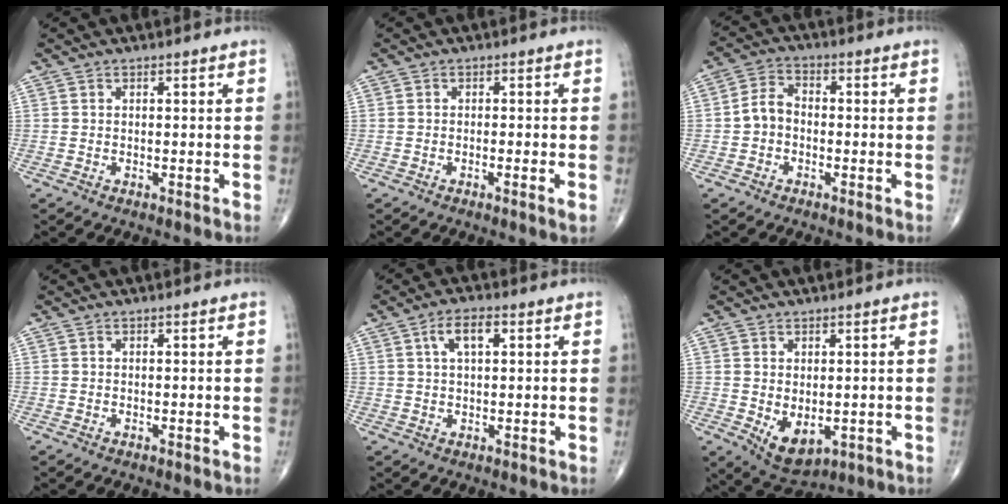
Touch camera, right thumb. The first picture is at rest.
{"total": 2.0, "force": [-0.8, 0.0, 1.8], "torque": [-0.034, -0.005, -0.016]}
{"total": 4.9, "force": [-1.1, 3.7, 3.0], "torque": [-0.044, 0.020, -0.031]}
{"total": 0.0}
{"total": 5.0, "force": [1.8, 2.2, 4.2], "torque": [-0.077, 0.008, 0.032]}
{"total": 6.7, "force": [-1.1, 4.0, 5.3], "torque": [-0.069, -0.009, 0.001]}